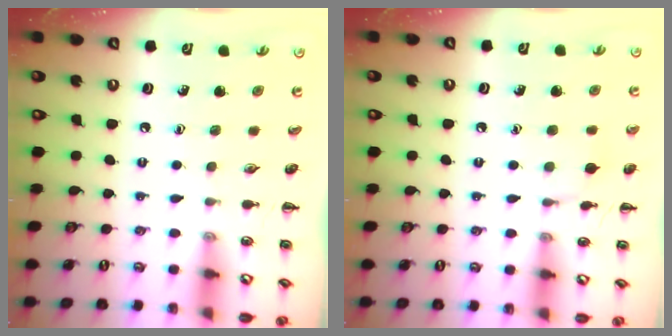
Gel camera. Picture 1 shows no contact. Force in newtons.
{"total": 5.9, "press": 5.6, "slide": 1.9}